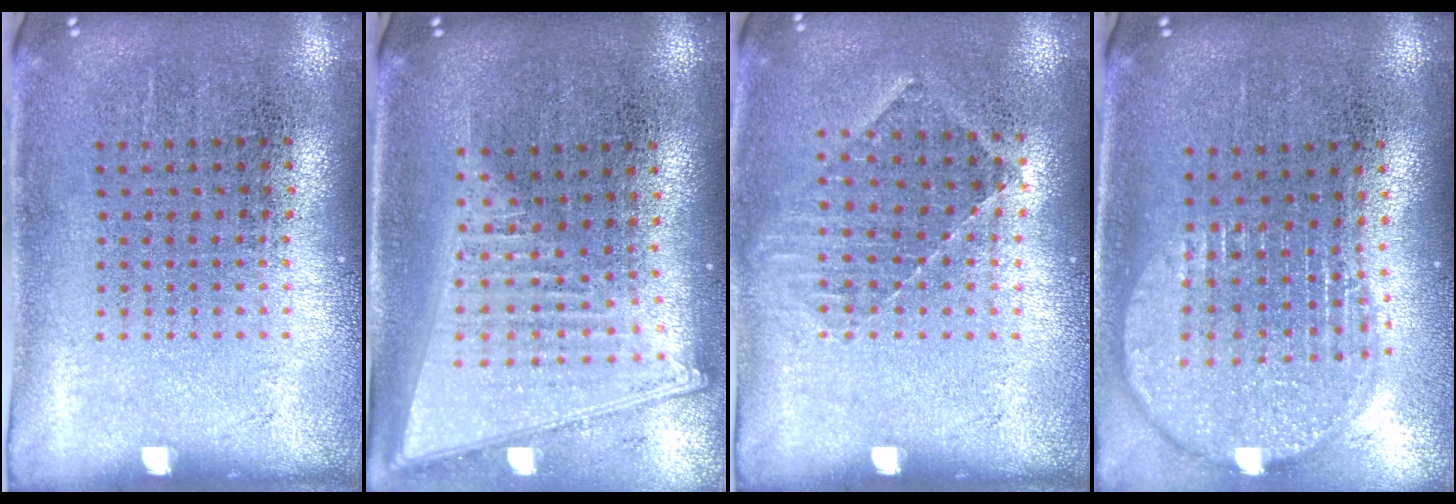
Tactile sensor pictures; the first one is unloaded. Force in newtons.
{"total": 2.1, "press": 1.8, "slide": 1.2}
{"total": 0.9, "press": 0.9, "slide": 0.2}
{"total": 2.0, "press": 1.7, "slide": 1.1}